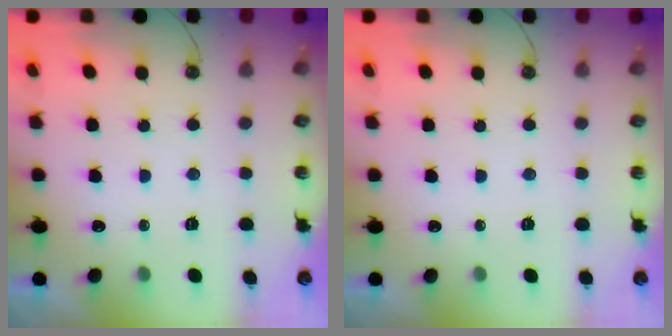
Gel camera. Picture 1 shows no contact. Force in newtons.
{"total": 0.0}